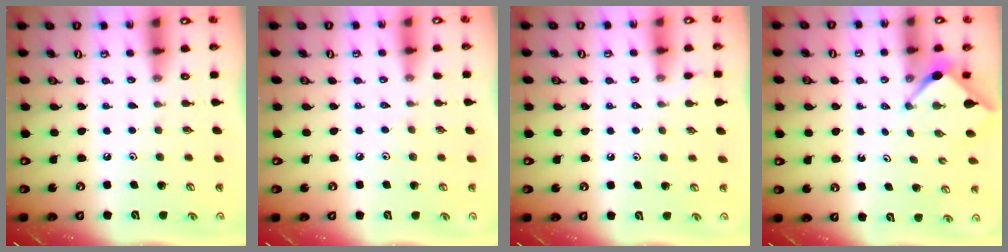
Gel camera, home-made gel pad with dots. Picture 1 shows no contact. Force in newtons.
{"total": 2.5, "press": 2.5, "slide": 0.5}
{"total": 2.9, "press": 2.9, "slide": 0.5}
{"total": 2.6, "press": 2.6, "slide": 0.3}